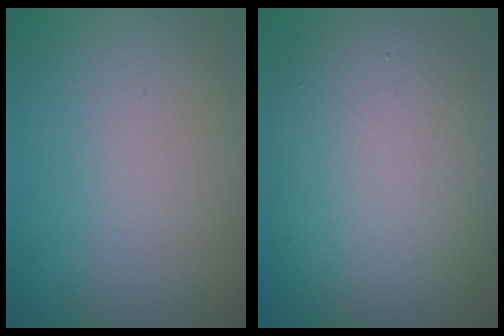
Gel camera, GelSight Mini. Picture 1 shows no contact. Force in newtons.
{"total": 11.2, "press": 11.2, "slide": 0.9}